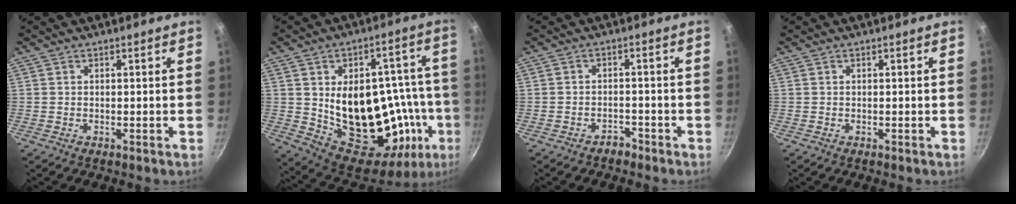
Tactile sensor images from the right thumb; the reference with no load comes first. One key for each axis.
{"total": 26.5, "fx": -4.5, "fy": 16.0, "fz": 20.6, "tx": -0.226, "ty": 0.018, "tz": -0.038}
{"total": 2.3, "fx": -2.0, "fy": 1.0, "fz": 0.4, "tx": 0.008, "ty": 0.028, "tz": -0.025}
{"total": 0.0}